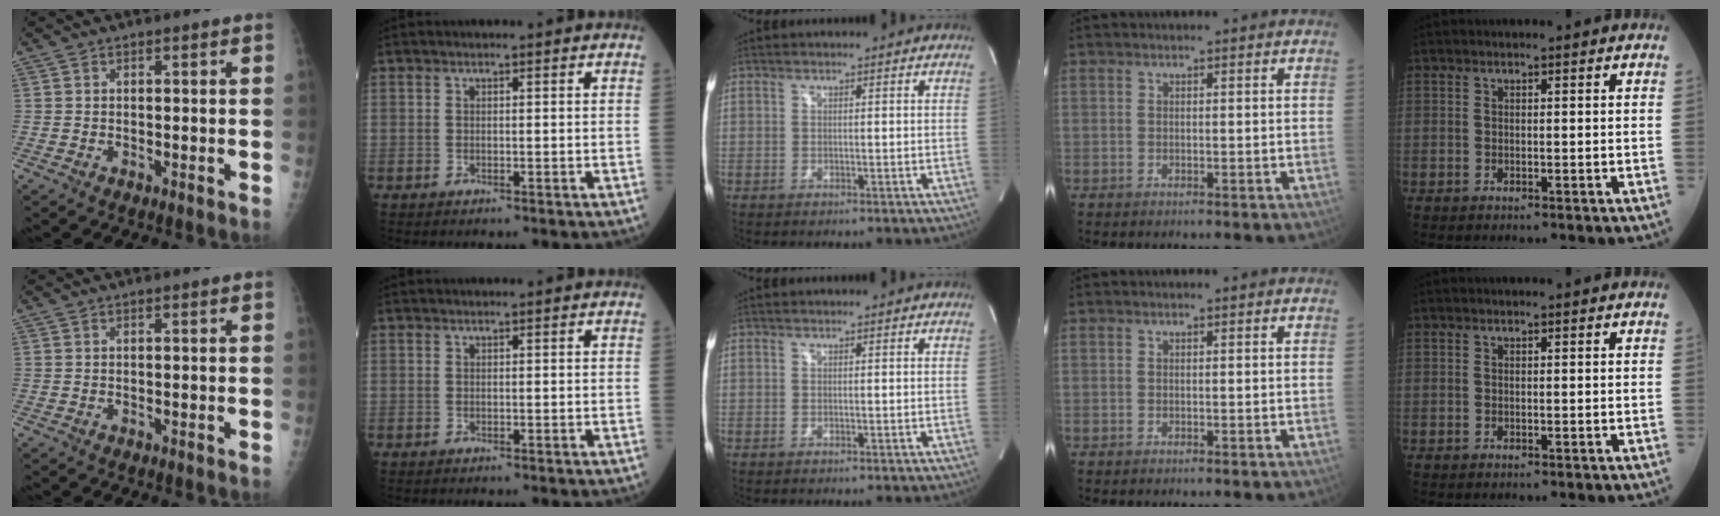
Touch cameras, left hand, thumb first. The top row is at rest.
{}